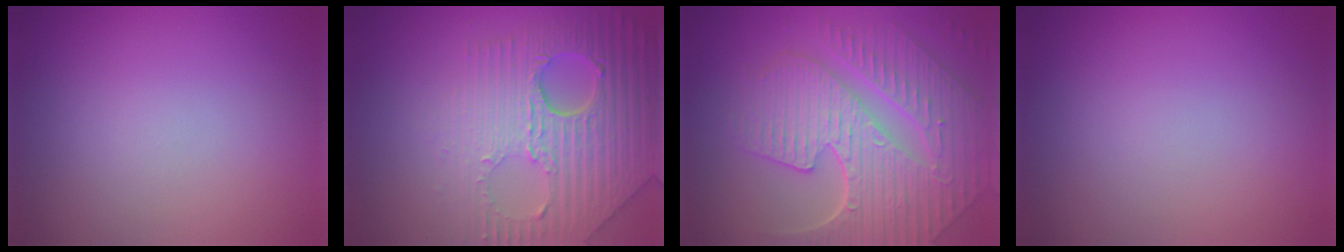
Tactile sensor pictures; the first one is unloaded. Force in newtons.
{"total": 8.1, "press": 6.2, "slide": 5.3}
{"total": 9.2, "press": 6.2, "slide": 6.8}
{"total": 0.0}